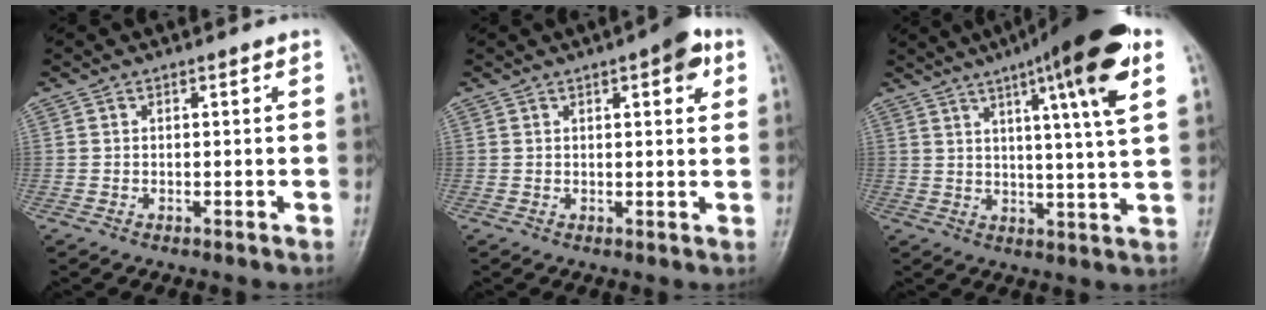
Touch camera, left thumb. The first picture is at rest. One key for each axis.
{"total": 5.5, "fx": 2.5, "fy": 1.9, "fz": 4.6, "tx": -0.045, "ty": -0.003, "tz": 0.025}
{"total": 17.4, "fx": 8.3, "fy": 1.8, "fz": 15.2, "tx": -0.218, "ty": -0.019, "tz": 0.114}